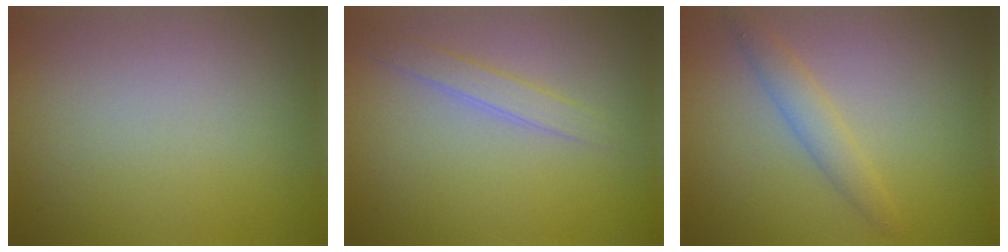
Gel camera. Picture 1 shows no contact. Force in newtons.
{"total": 1.8, "press": 1.8, "slide": 0.1}
{"total": 2.1, "press": 2.1, "slide": 0.0}